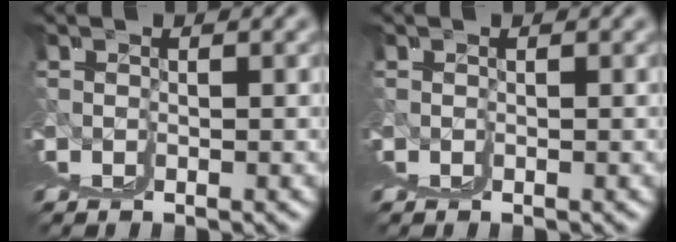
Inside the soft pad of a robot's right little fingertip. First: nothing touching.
{"total": 0.0}